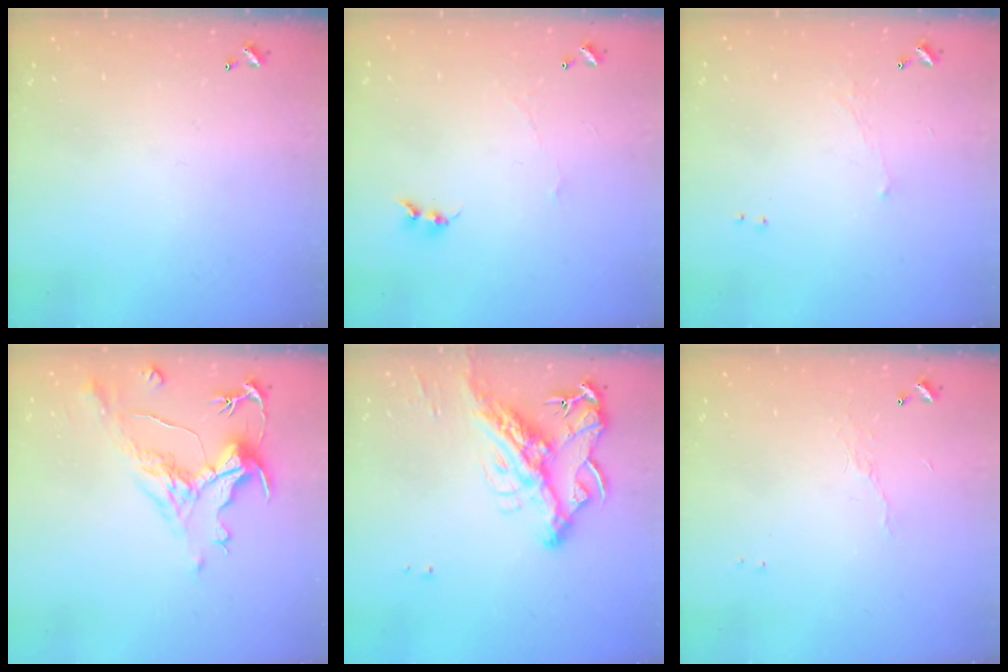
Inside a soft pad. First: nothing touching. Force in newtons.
{"total": 0.6, "press": 0.3, "slide": 0.5}
{"total": 0.6, "press": 0.2, "slide": 0.5}
{"total": 1.4, "press": 0.2, "slide": 1.4}
{"total": 16.1, "press": 16.0, "slide": 2.4}
{"total": 4.3, "press": 4.3, "slide": 0.5}